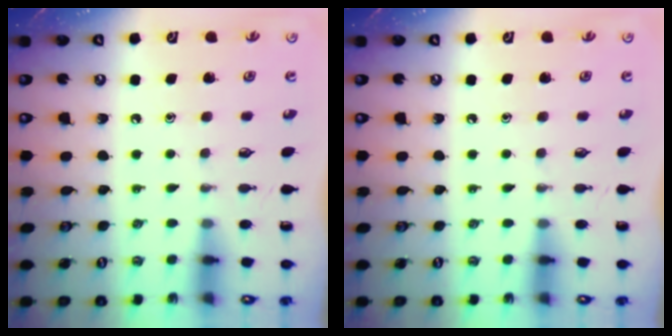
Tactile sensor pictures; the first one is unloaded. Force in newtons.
{"total": 0.0}